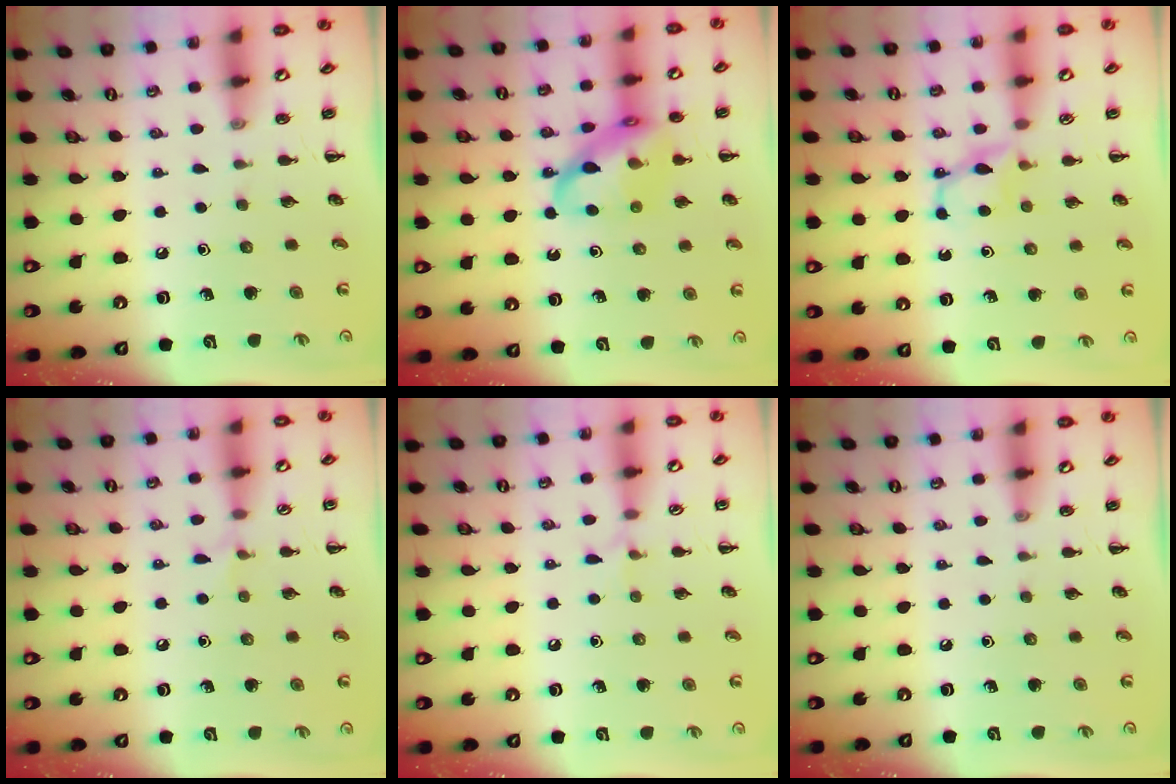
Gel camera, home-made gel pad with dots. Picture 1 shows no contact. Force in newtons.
{"total": 16.6, "press": 16.3, "slide": 3.1}
{"total": 4.7, "press": 4.4, "slide": 1.4}
{"total": 3.9, "press": 3.6, "slide": 1.5}
{"total": 4.1, "press": 3.8, "slide": 1.6}
{"total": 0.0}